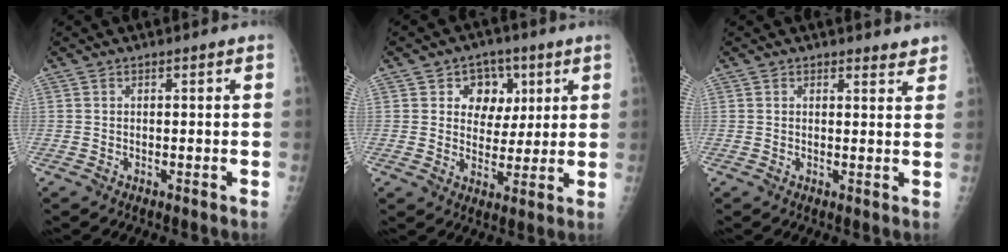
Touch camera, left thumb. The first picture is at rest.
{"total": 8.3, "force": [3.2, 6.8, 3.5], "torque": [-0.003, -0.005, 0.048]}
{"total": 2.2, "force": [2.1, 0.8, 0.3], "torque": [0.010, -0.015, 0.015]}